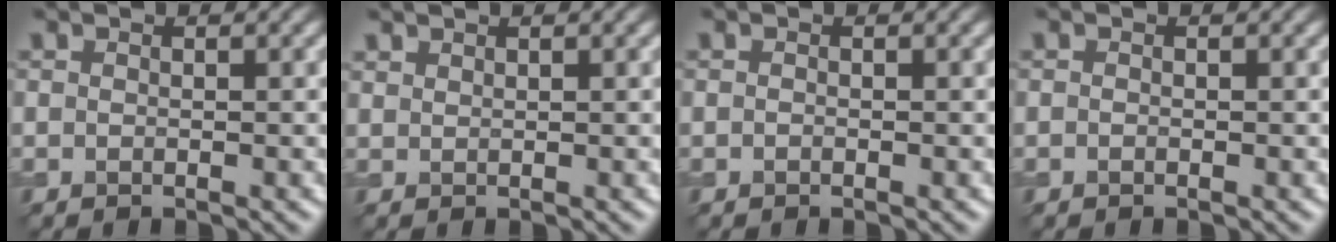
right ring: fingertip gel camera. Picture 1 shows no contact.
{"total": 0.8, "force": [0.8, 0.2, 0.1], "torque": [-0.004, 0.002, 0.021]}
{"total": 0.0}
{"total": 0.0}